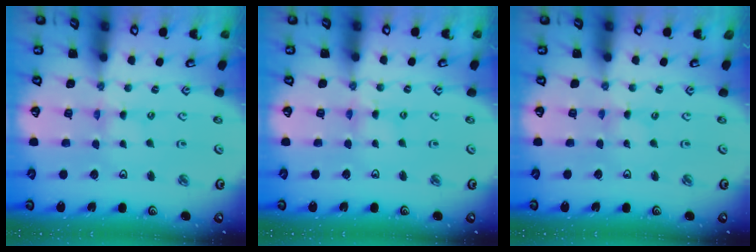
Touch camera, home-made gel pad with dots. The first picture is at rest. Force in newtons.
{"total": 2.3, "press": 2.3, "slide": 0.3}
{"total": 0.0}